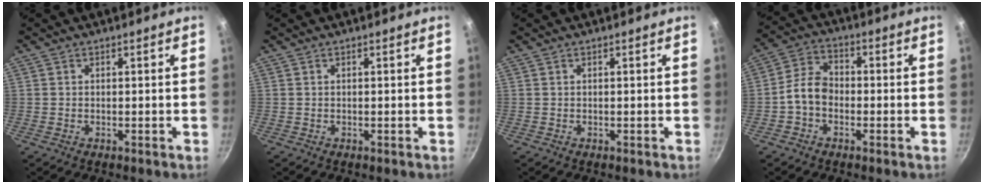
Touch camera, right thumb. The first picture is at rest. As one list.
[{"total": 0.0}, {"total": 0.0}, {"total": 6.3, "force": [-1.7, 4.4, 4.1], "torque": [-0.065, 0.029, -0.046]}]